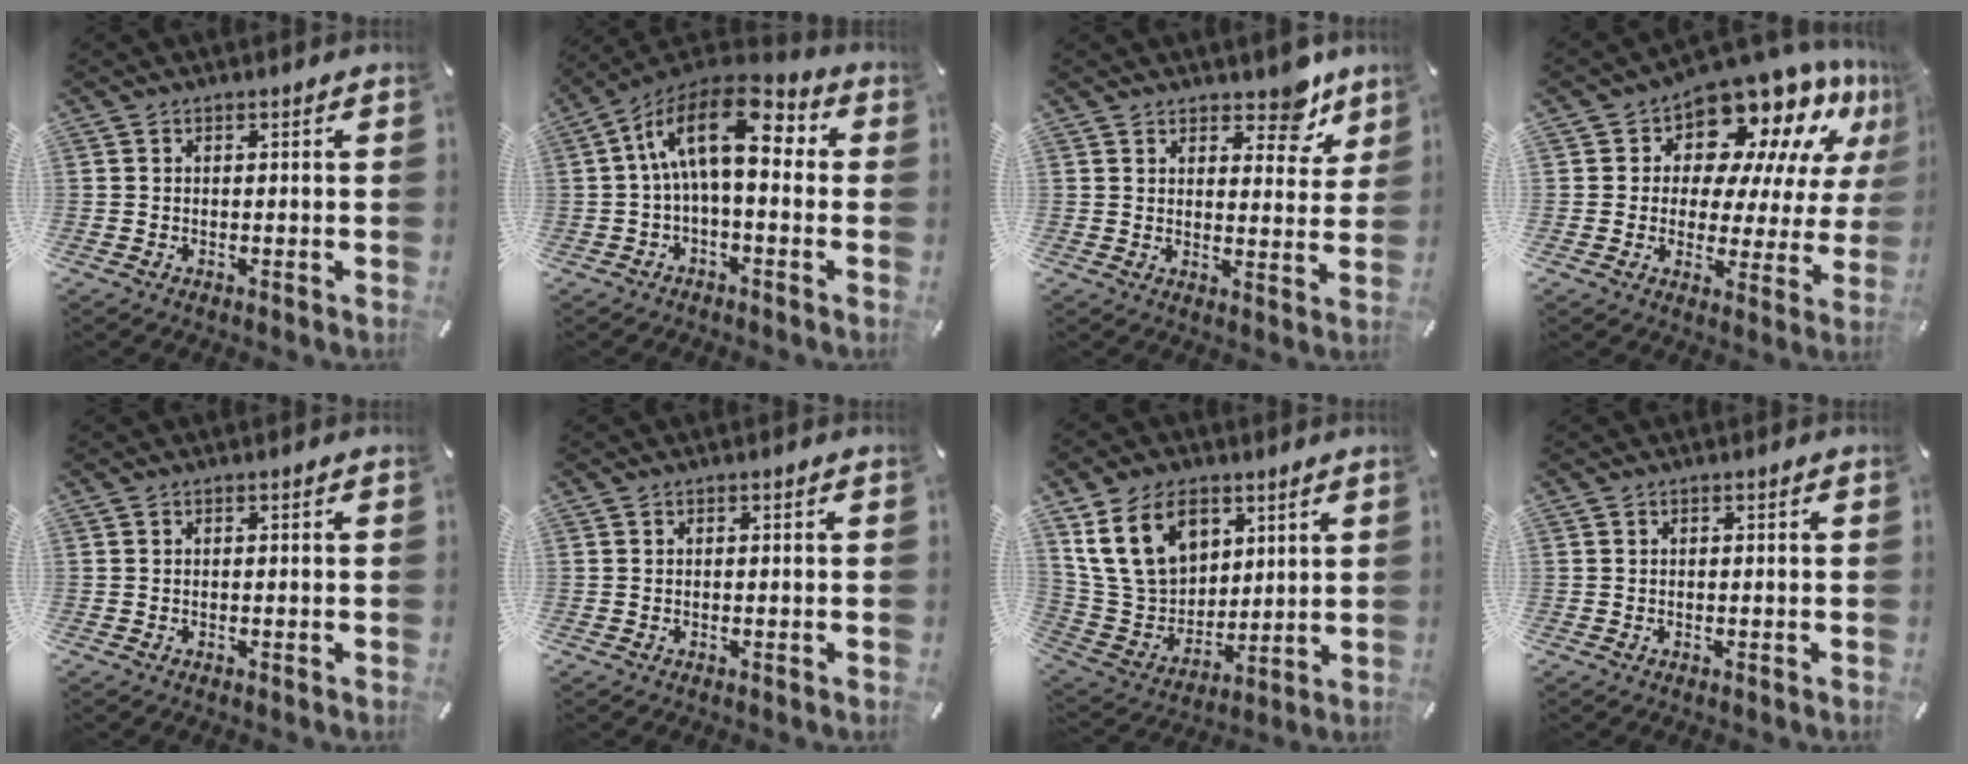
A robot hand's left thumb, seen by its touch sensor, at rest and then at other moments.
{"total": 16.8, "force": [3.0, 8.0, 14.5], "torque": [-0.287, -0.008, 0.042]}
{"total": 8.5, "force": [6.5, 4.4, 3.3], "torque": [-0.008, -0.053, 0.108]}
{"total": 14.5, "force": [11.5, 7.0, 5.4], "torque": [-0.096, -0.100, 0.194]}
{"total": 0.0}
{"total": 0.0}
{"total": 16.4, "force": [7.7, 11.7, 8.4], "torque": [-0.182, -0.020, 0.148]}
{"total": 0.0}